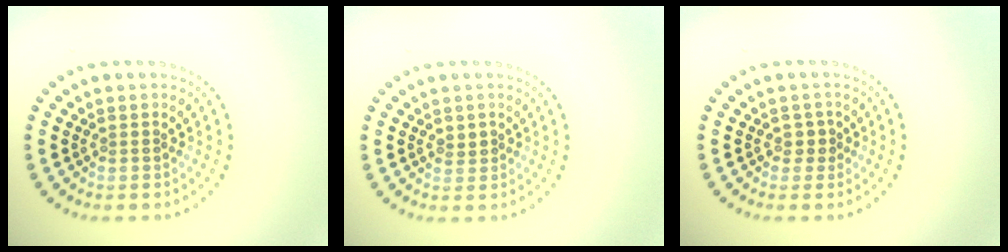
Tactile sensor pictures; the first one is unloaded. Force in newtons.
{"total": 1.0, "press": 0.9, "slide": 0.4}
{"total": 1.2, "press": 0.9, "slide": 0.7}